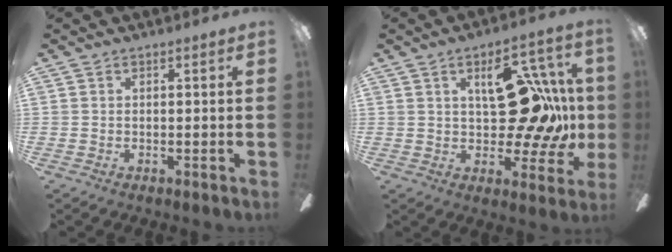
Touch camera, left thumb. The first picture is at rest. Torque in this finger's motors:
{"motor_torque": [0.14, 0.15, 0.17, -0.17, 0.14]}